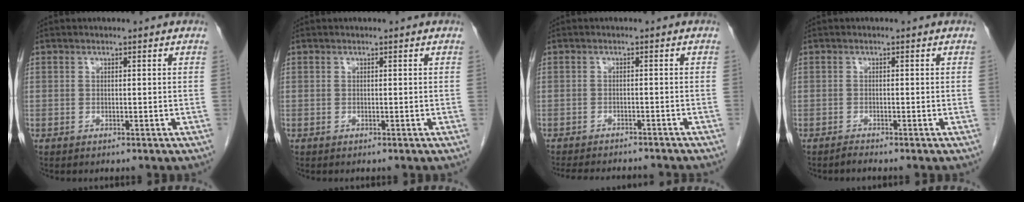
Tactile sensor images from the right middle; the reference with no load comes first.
{"total": 0.0}
{"total": 11.4, "force": [-10.4, 2.3, 4.2], "torque": [-0.065, -0.007, -0.130]}
{"total": 0.7, "force": [-0.7, -0.2, 0.1], "torque": [-0.002, -0.001, -0.013]}